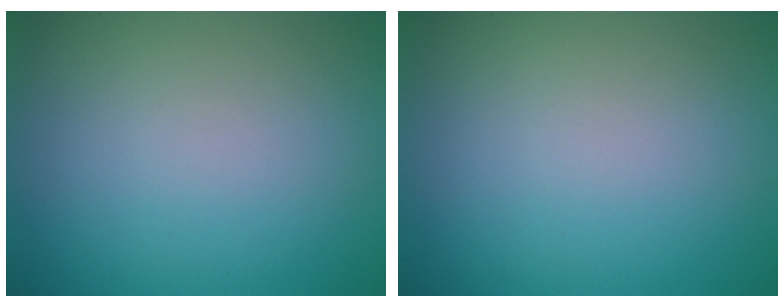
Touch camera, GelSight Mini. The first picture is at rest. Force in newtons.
{"total": 0.0}